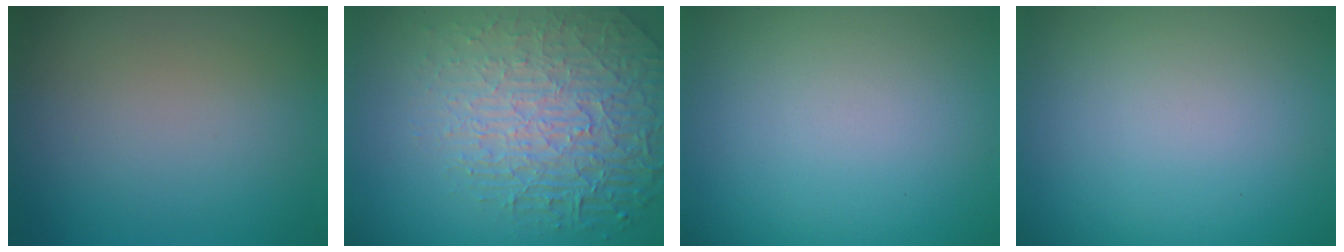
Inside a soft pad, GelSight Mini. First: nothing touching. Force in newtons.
{"total": 8.2, "press": 5.7, "slide": 5.9}
{"total": 0.0}
{"total": 0.0}